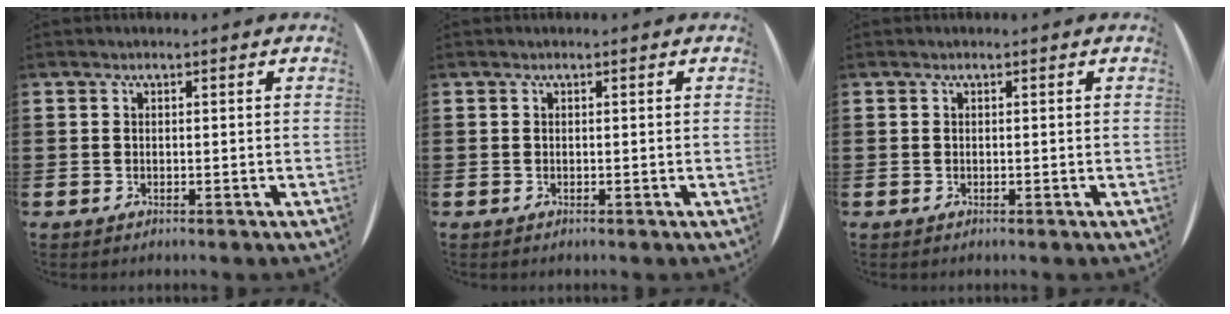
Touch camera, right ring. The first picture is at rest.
{"total": 0.0}
{"total": 0.0}